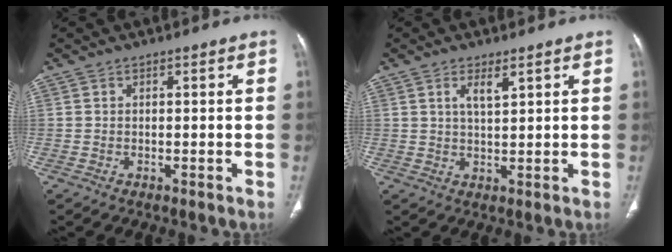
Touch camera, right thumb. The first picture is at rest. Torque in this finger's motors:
{"motor_torque": [-0.30, 0.21, 0.27, 0.58, 0.07]}